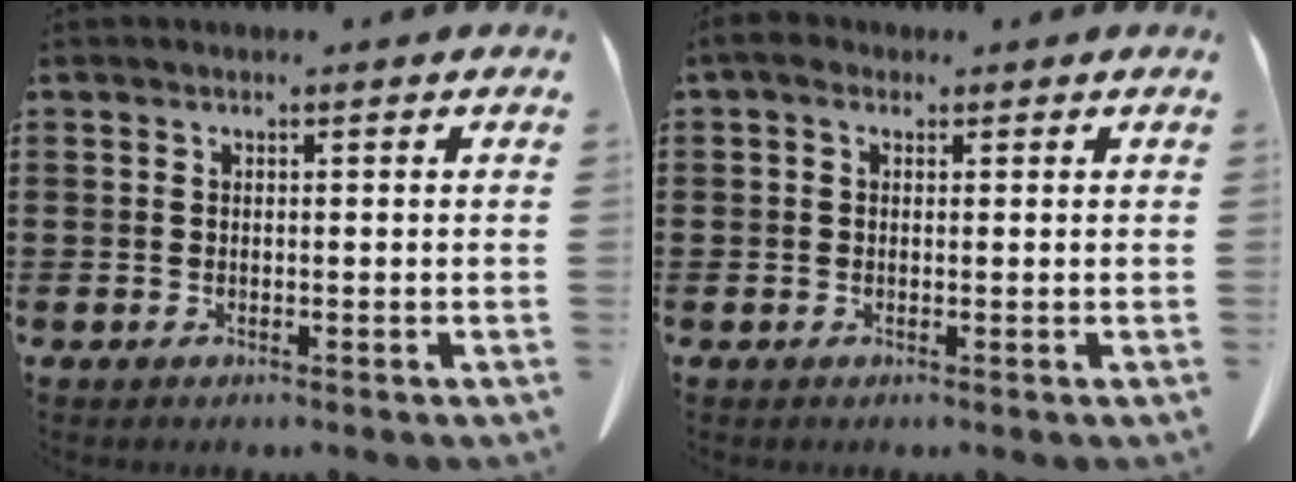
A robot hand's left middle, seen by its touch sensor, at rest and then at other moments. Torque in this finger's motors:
{"motor_torque": [0.19, -0.23, 0.19, 0.05]}